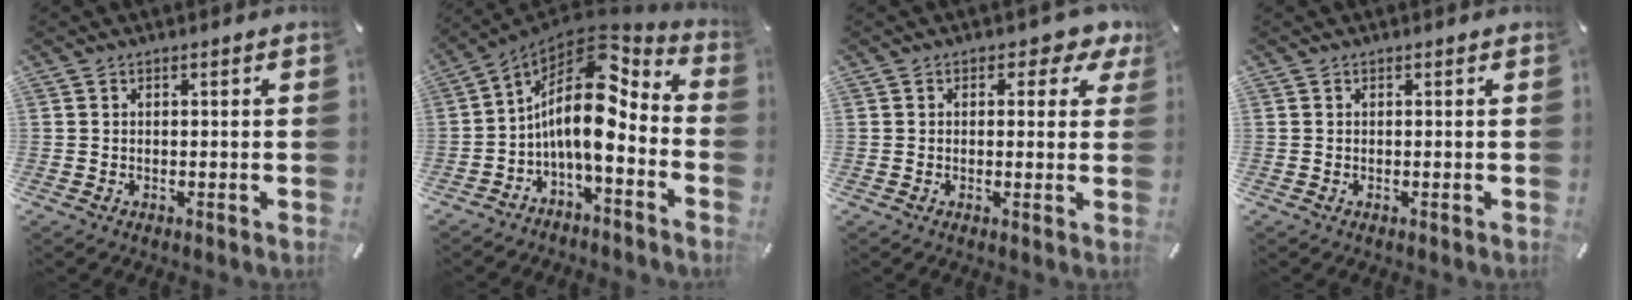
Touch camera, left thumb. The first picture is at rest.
{"total": 15.3, "force": [1.2, 7.5, 13.2], "torque": [-0.242, -0.036, 0.017]}
{"total": 3.6, "force": [1.5, 2.2, 2.4], "torque": [-0.021, 0.001, 0.017]}
{"total": 0.0}